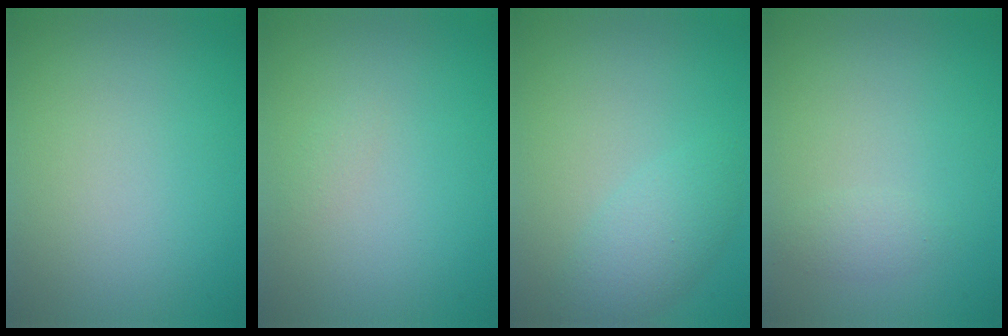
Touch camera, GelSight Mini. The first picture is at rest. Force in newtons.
{"total": 0.6, "press": 0.6, "slide": 0.0}
{"total": 2.8, "press": 2.8, "slide": 0.1}
{"total": 1.0, "press": 1.0, "slide": 0.0}